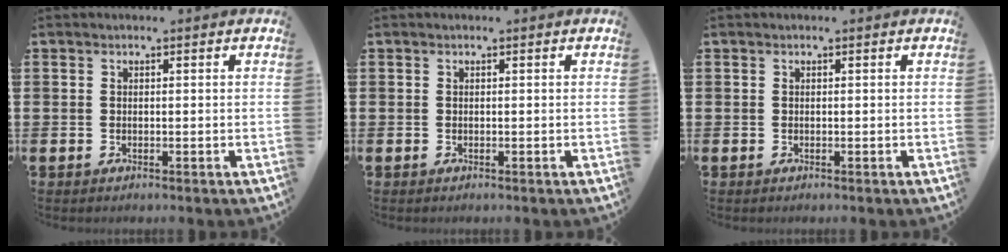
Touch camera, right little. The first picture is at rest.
{"total": 0.0}
{"total": 0.0}